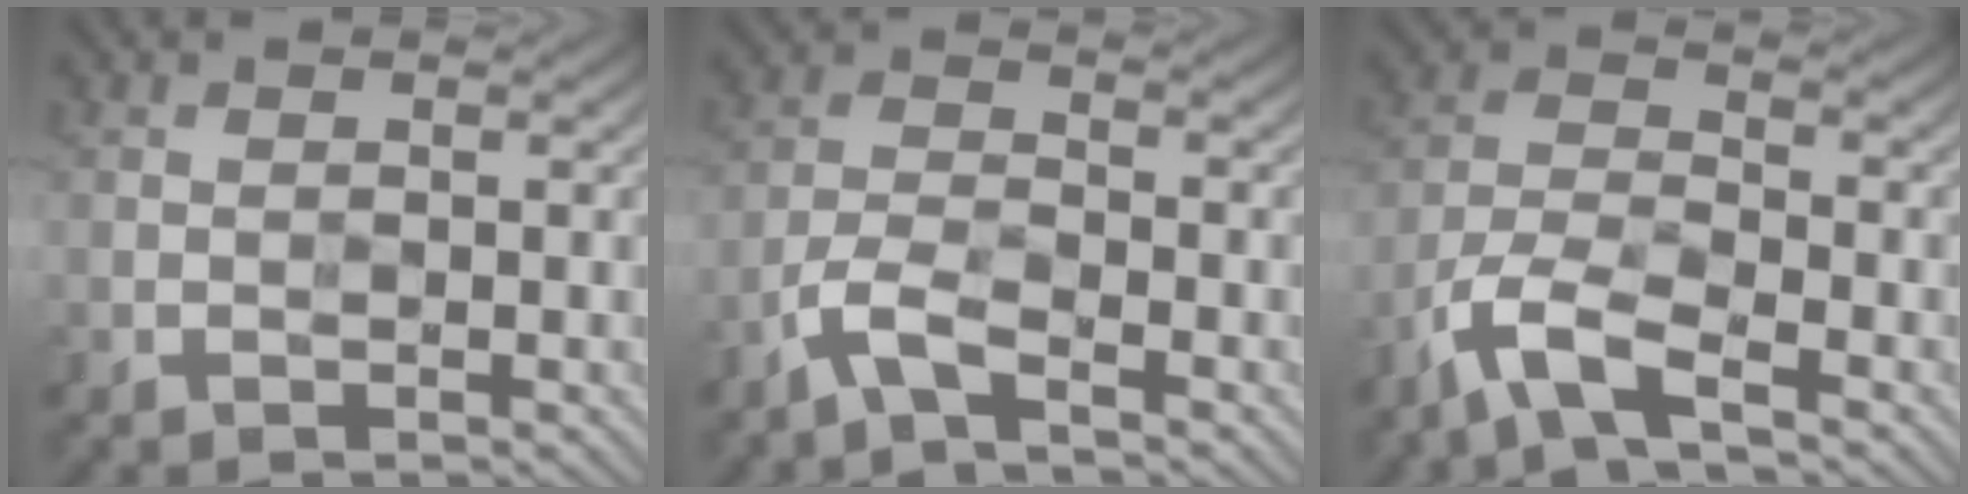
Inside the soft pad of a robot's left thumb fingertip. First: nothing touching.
{"total": 4.4, "force": [-3.2, 1.0, 2.8], "torque": [-0.065, -0.001, -0.080]}
{"total": 6.9, "force": [-4.9, 1.7, 4.6], "torque": [-0.103, -0.004, -0.112]}